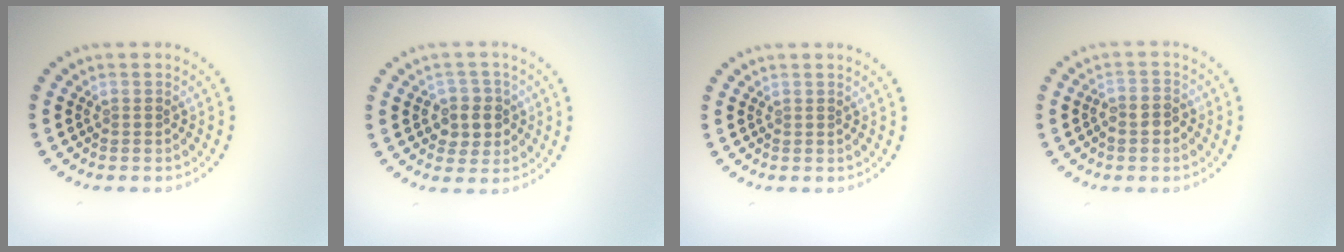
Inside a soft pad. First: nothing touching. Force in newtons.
{"total": 2.9, "press": 2.7, "slide": 0.9}
{"total": 0.0}
{"total": 1.6, "press": 1.5, "slide": 0.7}